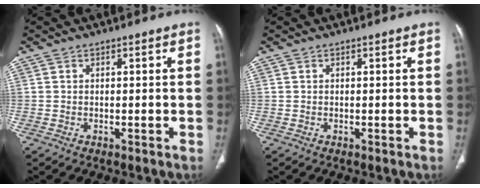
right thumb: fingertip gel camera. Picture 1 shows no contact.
{"total": 0.0}